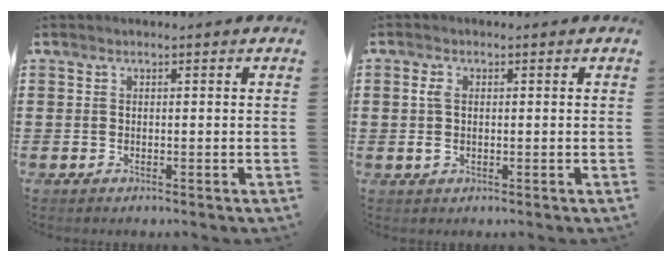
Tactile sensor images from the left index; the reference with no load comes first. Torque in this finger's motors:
{"motor_torque": [0.74, 0.94, 0.22, 0.04]}